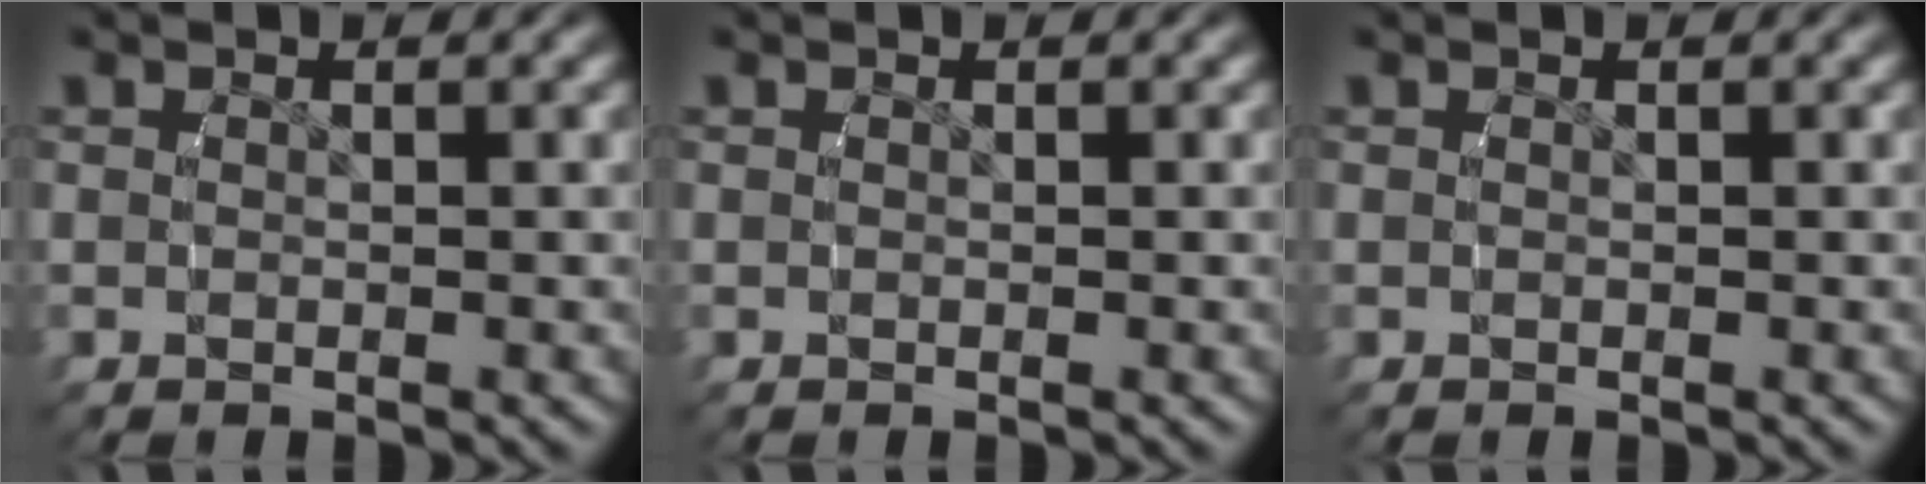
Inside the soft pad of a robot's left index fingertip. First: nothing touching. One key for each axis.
{"total": 0.0}
{"total": 0.0}